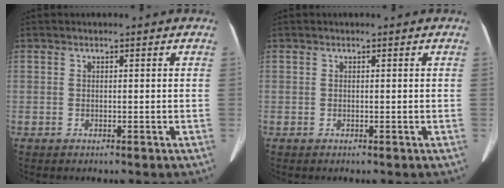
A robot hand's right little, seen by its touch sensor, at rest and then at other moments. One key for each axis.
{"total": 0.0}